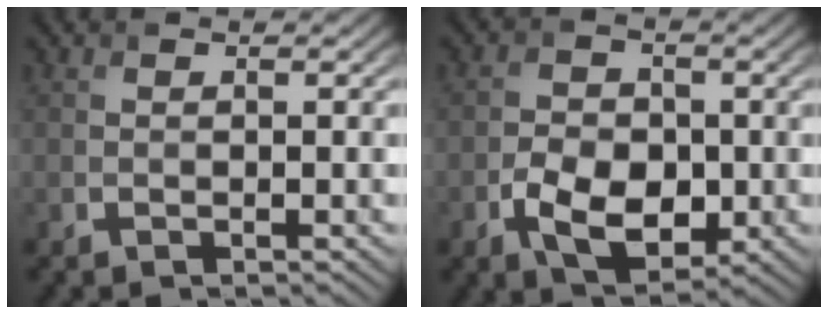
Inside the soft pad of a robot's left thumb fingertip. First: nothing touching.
{"total": 6.3, "force": [-2.0, 4.2, 4.3], "torque": [-0.079, -0.007, -0.038]}